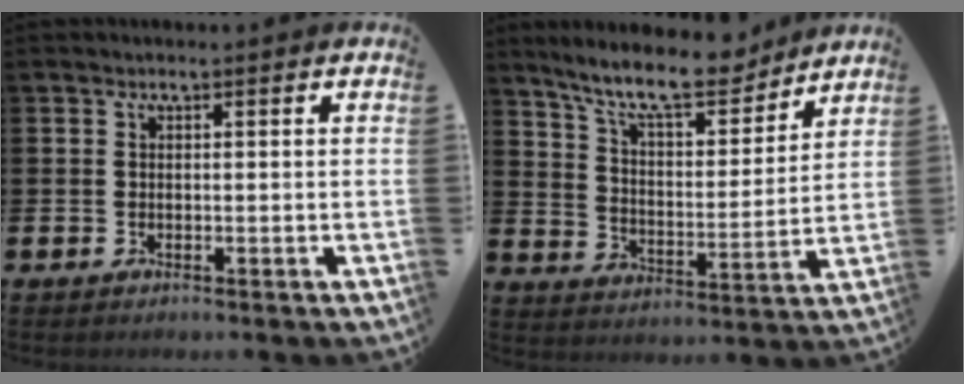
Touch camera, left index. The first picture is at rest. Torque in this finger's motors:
{"motor_torque": [0.49, -0.43, 0.86, 0.21]}